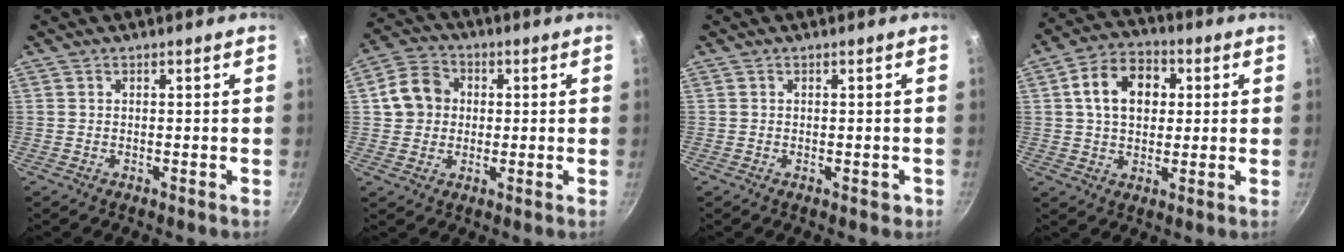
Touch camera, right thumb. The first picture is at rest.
{"total": 8.2, "force": [0.9, 7.1, 3.8], "torque": [-0.040, 0.014, 0.003]}
{"total": 1.0, "force": [-0.4, 0.4, 0.9], "torque": [-0.010, 0.000, -0.006]}
{"total": 11.5, "force": [2.3, 8.3, 7.6], "torque": [-0.097, 0.015, 0.027]}